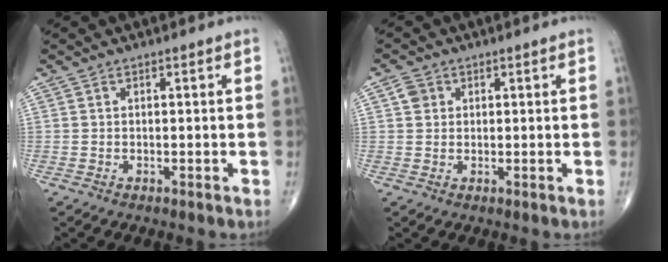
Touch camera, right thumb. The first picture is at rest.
{"total": 2.5, "force": [0.8, 2.1, 1.0], "torque": [-0.009, 0.001, 0.012]}